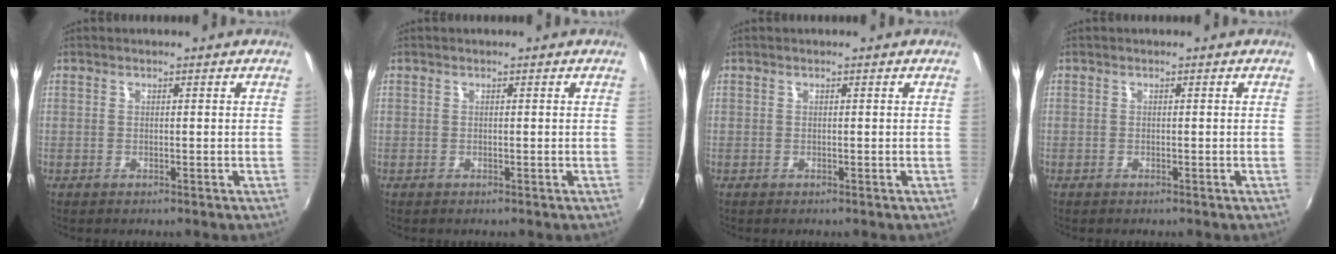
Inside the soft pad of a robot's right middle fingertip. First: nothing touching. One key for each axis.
{"total": 0.0}
{"total": 0.0}
{"total": 0.0}